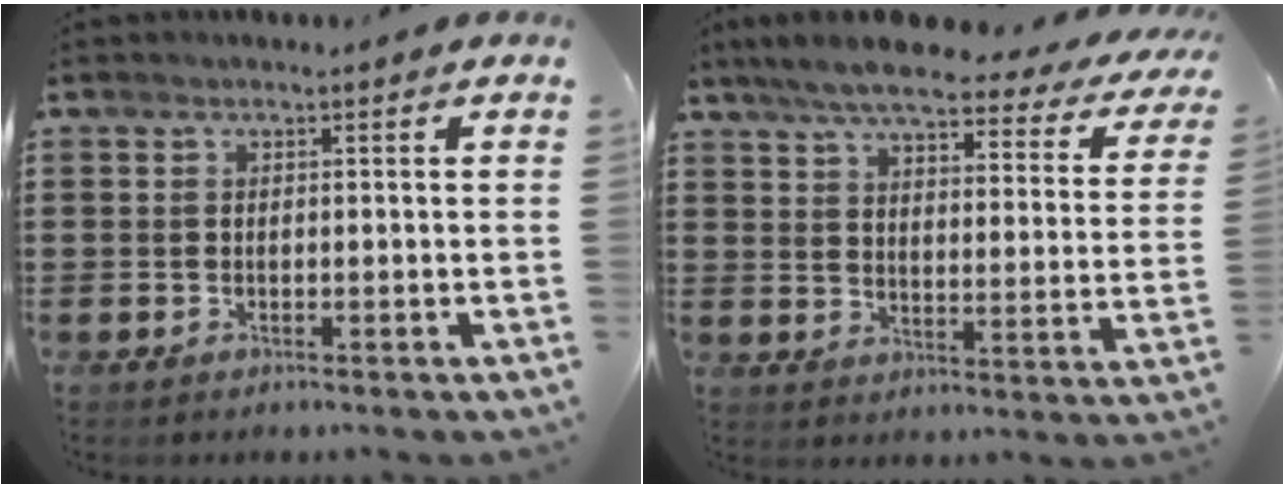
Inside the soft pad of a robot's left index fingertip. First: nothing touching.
{"total": 7.4, "force": [6.3, 0.9, 3.8], "torque": [-0.099, -0.030, 0.107]}